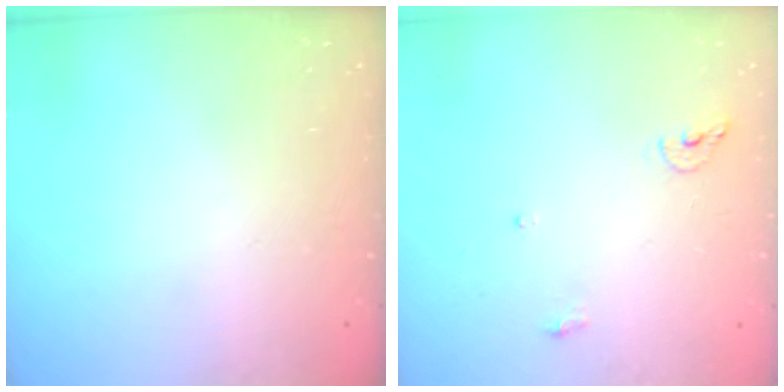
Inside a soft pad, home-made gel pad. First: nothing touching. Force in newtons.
{"total": 7.0, "press": 6.5, "slide": 2.7}